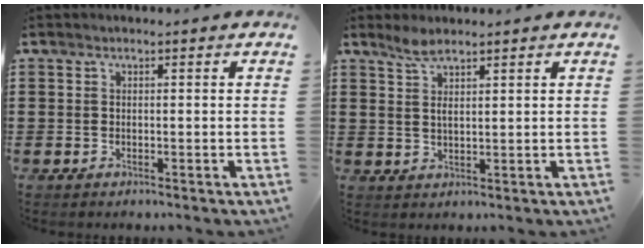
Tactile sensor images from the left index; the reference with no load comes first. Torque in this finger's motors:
{"motor_torque": [0.76, -0.29, 0.26, 0.03]}